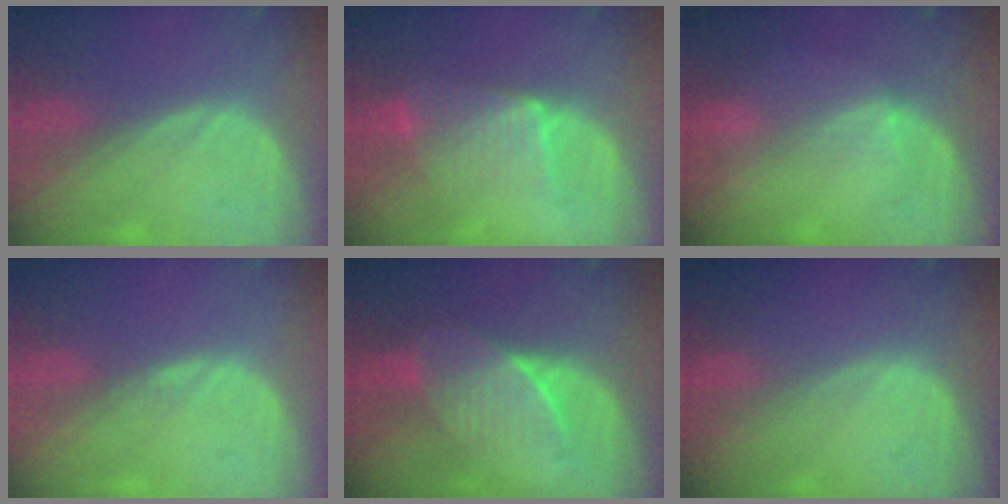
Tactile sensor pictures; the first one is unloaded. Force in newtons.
{"total": 6.6, "press": 6.2, "slide": 2.3}
{"total": 2.4, "press": 2.1, "slide": 1.2}
{"total": 0.8, "press": 0.8, "slide": 0.1}
{"total": 7.4, "press": 6.9, "slide": 2.6}
{"total": 0.0}